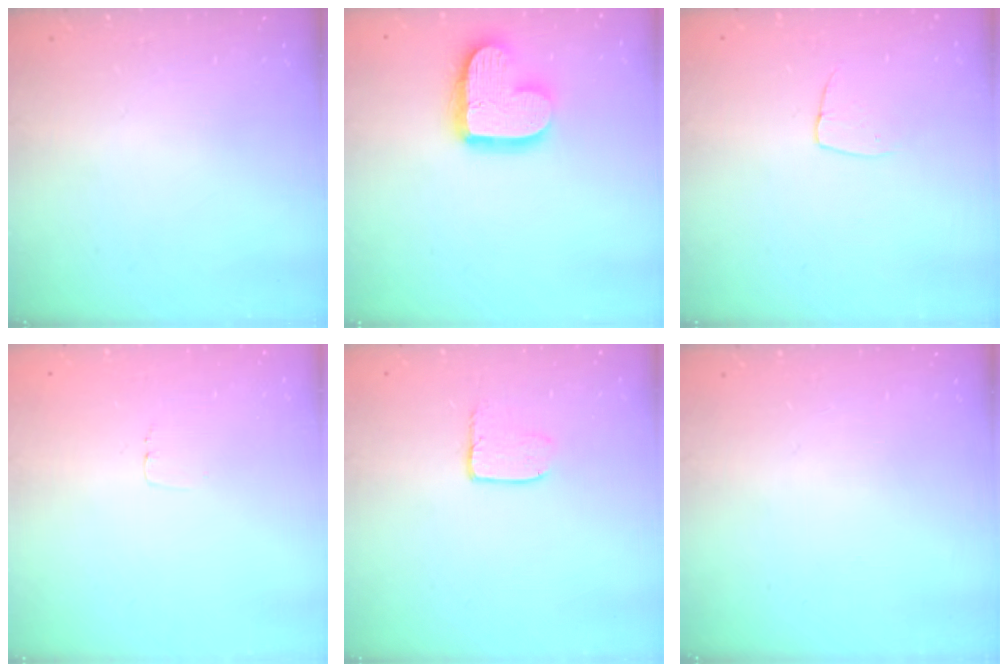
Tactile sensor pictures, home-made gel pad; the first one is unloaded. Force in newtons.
{"total": 15.6, "press": 15.5, "slide": 1.3}
{"total": 5.2, "press": 5.2, "slide": 0.4}
{"total": 2.6, "press": 2.6, "slide": 0.1}
{"total": 3.8, "press": 3.8, "slide": 0.3}
{"total": 0.0}